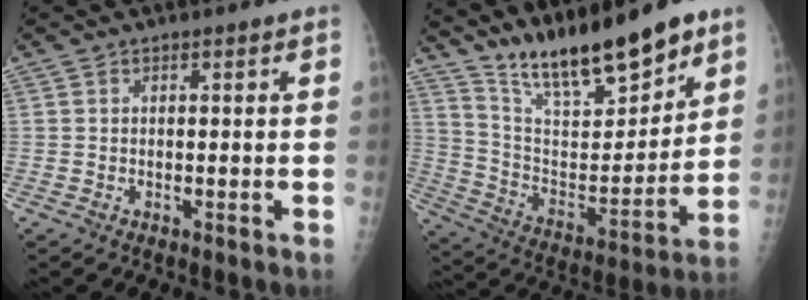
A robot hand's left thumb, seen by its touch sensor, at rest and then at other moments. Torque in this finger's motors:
{"motor_torque": [0.34, 0.09, -0.07, -0.59, 0.13]}